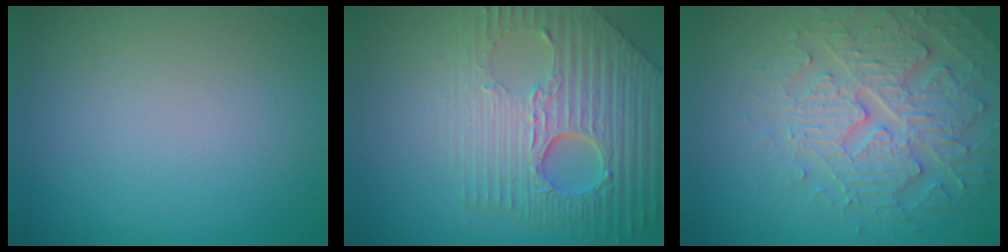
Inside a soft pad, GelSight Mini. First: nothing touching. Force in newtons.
{"total": 9.0, "press": 6.1, "slide": 6.6}
{"total": 4.5, "press": 4.5, "slide": 0.4}